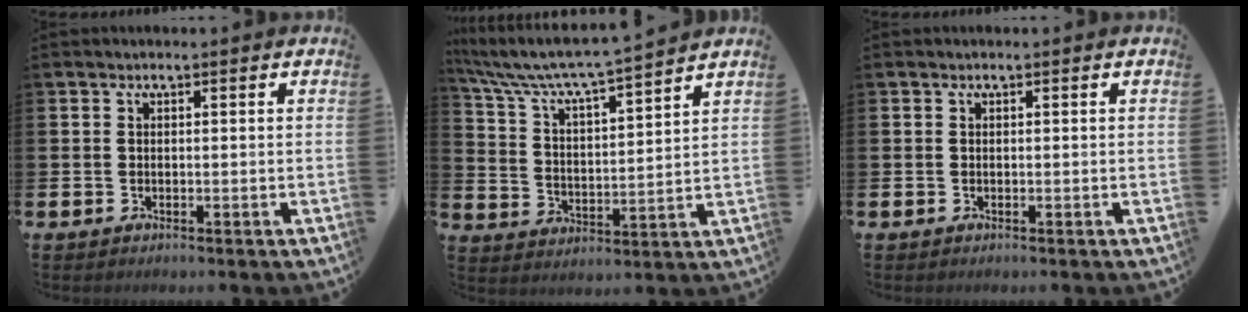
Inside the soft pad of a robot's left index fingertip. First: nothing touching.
{"total": 7.3, "force": [6.8, 0.2, 2.5], "torque": [-0.081, -0.053, 0.113]}
{"total": 0.0}